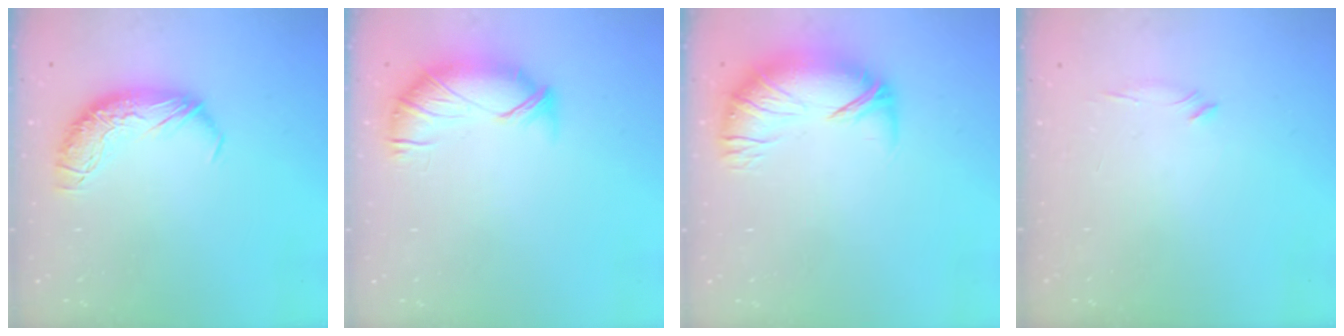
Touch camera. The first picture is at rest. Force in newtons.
{"total": 2.5, "press": 1.9, "slide": 1.7}
{"total": 2.6, "press": 1.0, "slide": 2.4}
{"total": 6.2, "press": 6.1, "slide": 1.2}